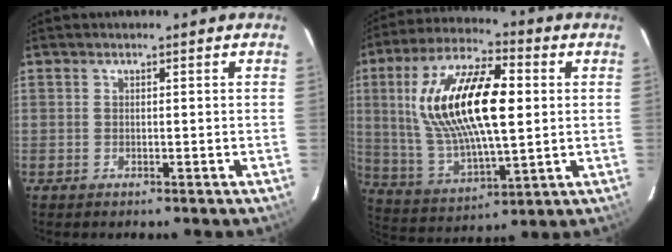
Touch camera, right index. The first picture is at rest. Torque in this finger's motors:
{"motor_torque": [1.17, -0.12, 1.05, 0.21]}